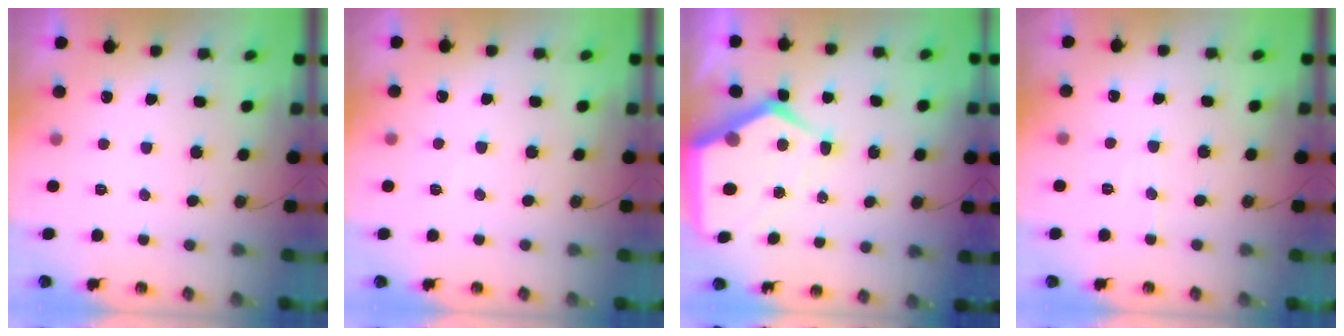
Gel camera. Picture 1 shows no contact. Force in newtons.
{"total": 2.0, "press": 2.0, "slide": 0.3}
{"total": 12.0, "press": 12.0, "slide": 1.1}
{"total": 4.4, "press": 4.4, "slide": 0.6}